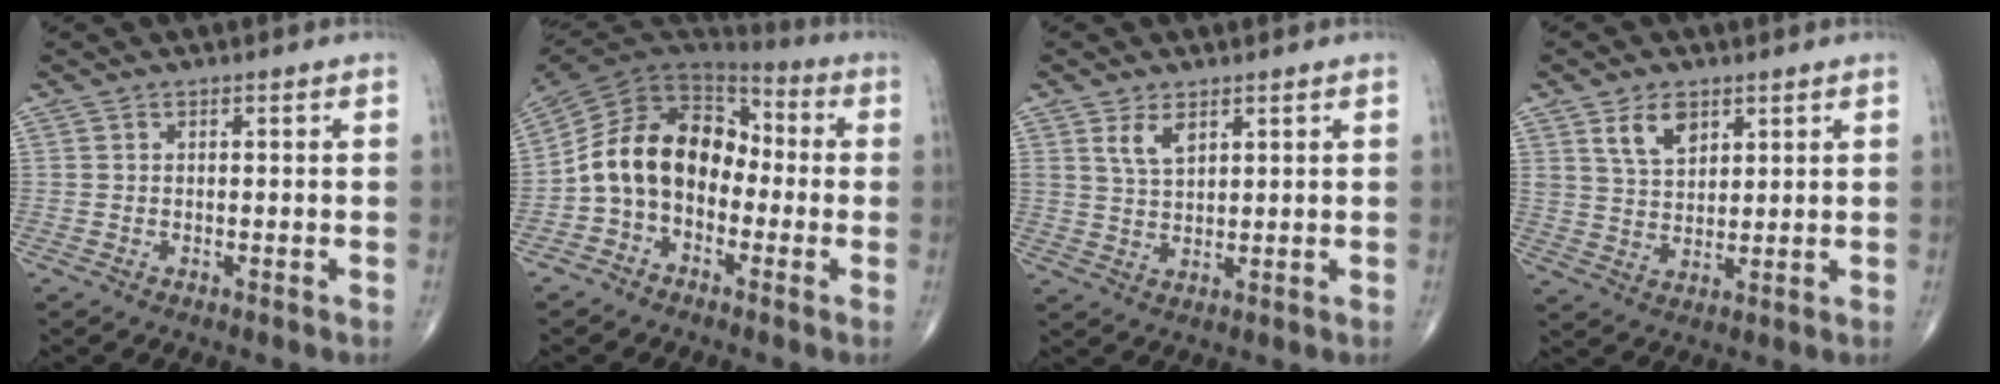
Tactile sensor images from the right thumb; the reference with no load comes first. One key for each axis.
{"total": 15.0, "fx": -2.6, "fy": 10.9, "fz": 9.9, "tx": -0.157, "ty": 0.066, "tz": -0.060}
{"total": 4.1, "fx": 2.3, "fy": 2.1, "fz": 2.6, "tx": -0.040, "ty": -0.013, "tz": 0.049}
{"total": 6.2, "fx": 3.5, "fy": 3.8, "fz": 3.6, "tx": -0.046, "ty": -0.021, "tz": 0.068}